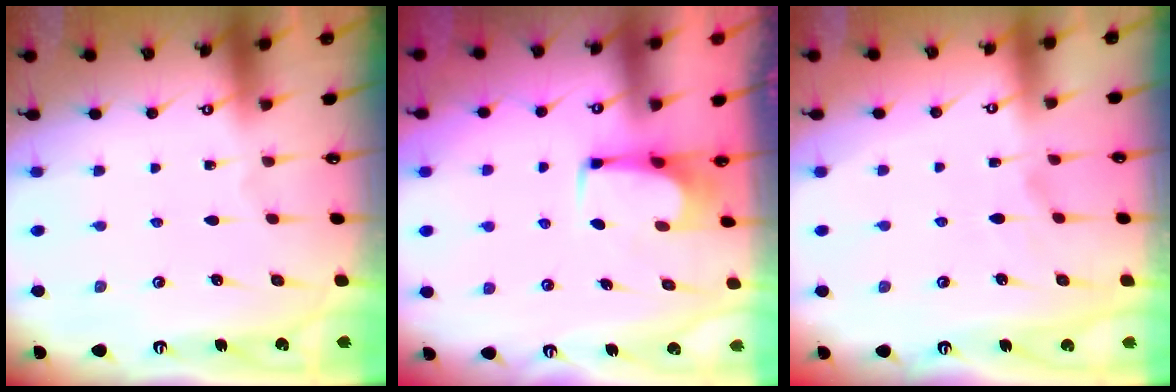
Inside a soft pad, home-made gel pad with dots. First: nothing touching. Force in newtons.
{"total": 4.0, "press": 3.9, "slide": 0.3}
{"total": 1.4, "press": 0.9, "slide": 1.1}